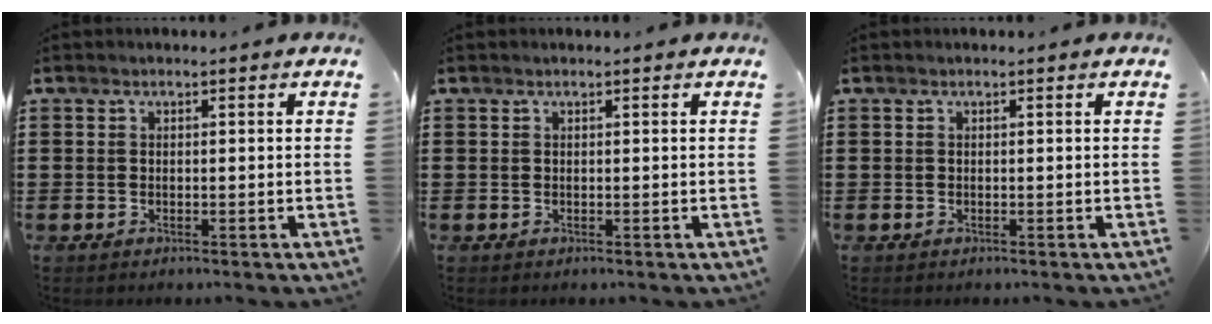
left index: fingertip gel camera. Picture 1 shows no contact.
{"total": 0.0}
{"total": 0.0}